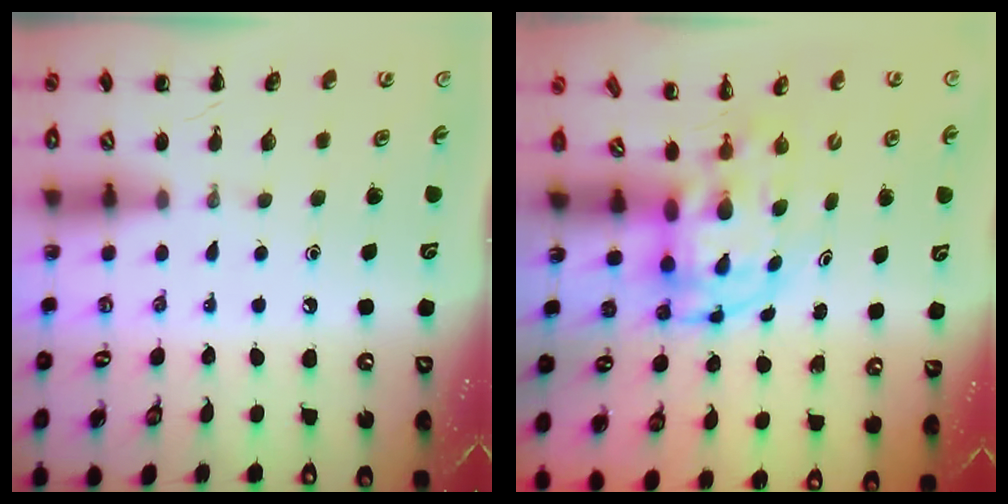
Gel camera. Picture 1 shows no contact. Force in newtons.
{"total": 3.9, "press": 3.9, "slide": 0.8}